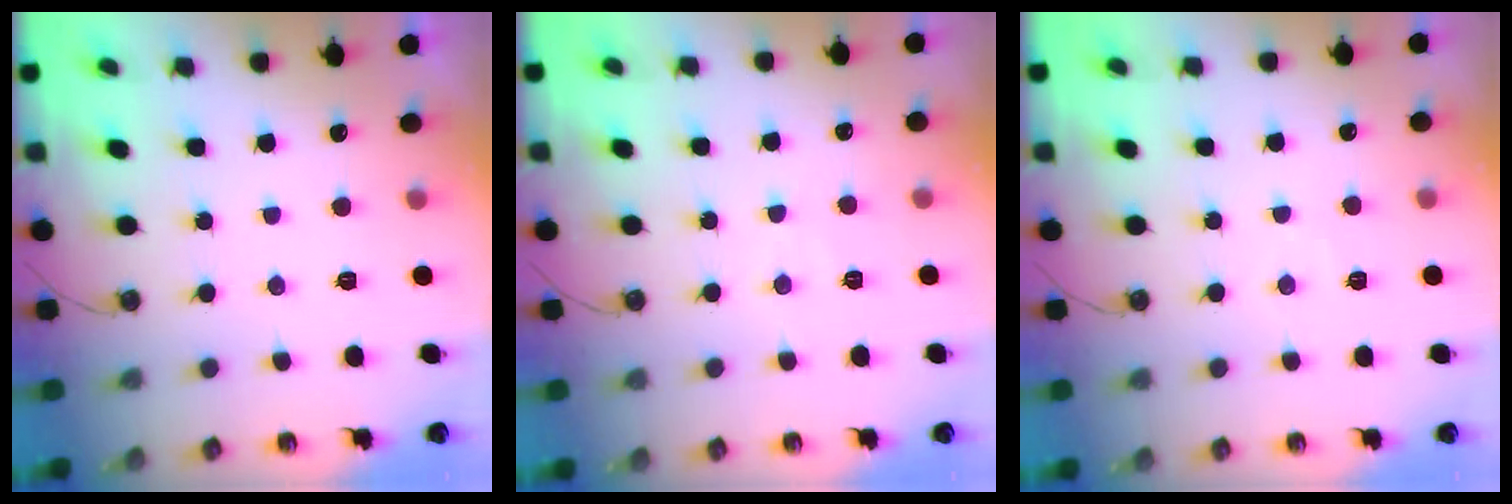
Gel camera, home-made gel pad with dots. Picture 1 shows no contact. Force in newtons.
{"total": 5.3, "press": 5.2, "slide": 0.8}
{"total": 3.1, "press": 3.1, "slide": 0.5}